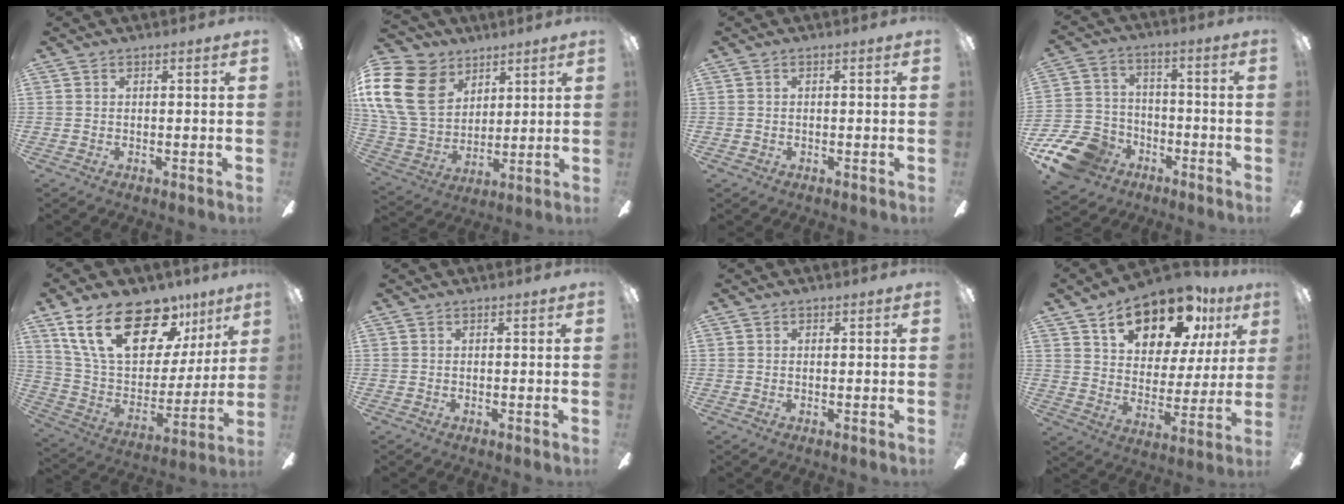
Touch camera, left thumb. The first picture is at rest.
{"total": 18.9, "force": [7.7, 14.1, 10.0], "torque": [-0.236, -0.023, 0.147]}
{"total": 0.8, "force": [-0.3, 0.8, 0.2], "torque": [-0.003, 0.004, -0.009]}
{"total": 14.8, "force": [-8.8, 9.9, 6.7], "torque": [-0.153, 0.059, -0.155]}
{"total": 24.0, "force": [14.7, 12.0, 14.7], "torque": [-0.251, -0.080, 0.260]}
{"total": 0.0}
{"total": 0.7, "force": [0.1, 0.6, 0.3], "torque": [-0.004, 0.004, 0.002]}
{"total": 17.2, "force": [11.4, 8.9, 9.2], "torque": [-0.138, -0.068, 0.196]}